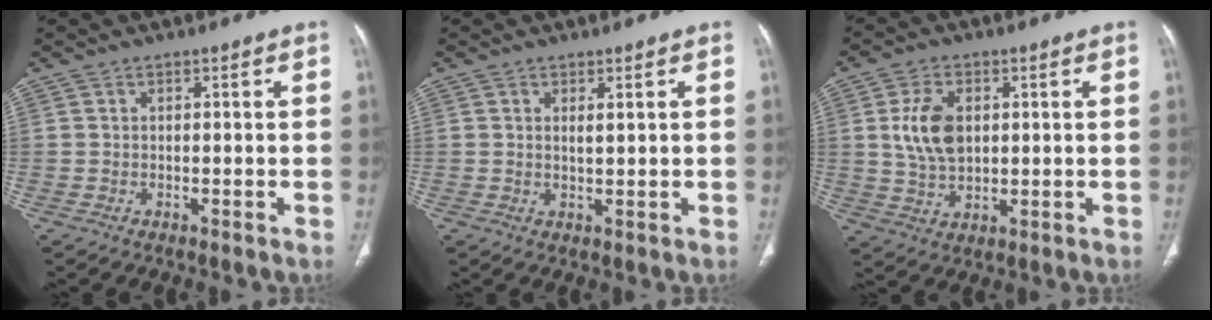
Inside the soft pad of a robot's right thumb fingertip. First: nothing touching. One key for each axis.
{"total": 1.5, "fx": 0.7, "fy": 0.3, "fz": 1.3, "tx": -0.022, "ty": -0.006, "tz": 0.013}
{"total": 8.8, "fx": 1.6, "fy": 5.6, "fz": 6.6, "tx": -0.116, "ty": -0.006, "tz": 0.037}